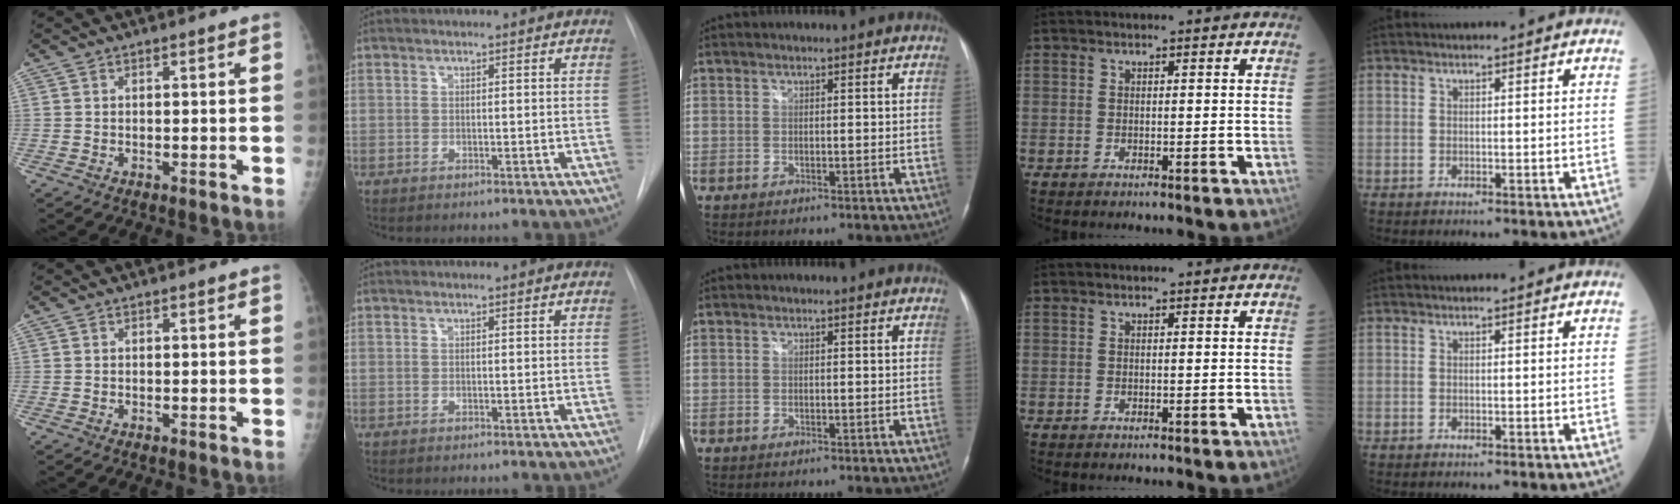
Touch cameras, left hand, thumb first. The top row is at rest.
{}